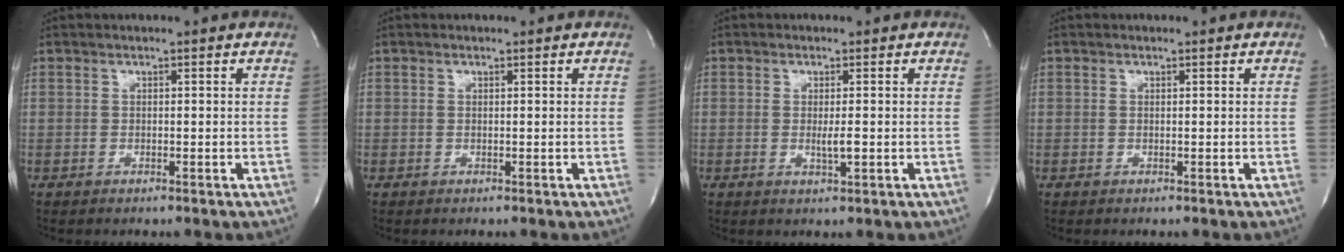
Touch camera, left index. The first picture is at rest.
{"total": 0.0}
{"total": 2.2, "force": [-0.2, 0.2, 2.1], "torque": [-0.042, -0.004, -0.004]}
{"total": 0.0}